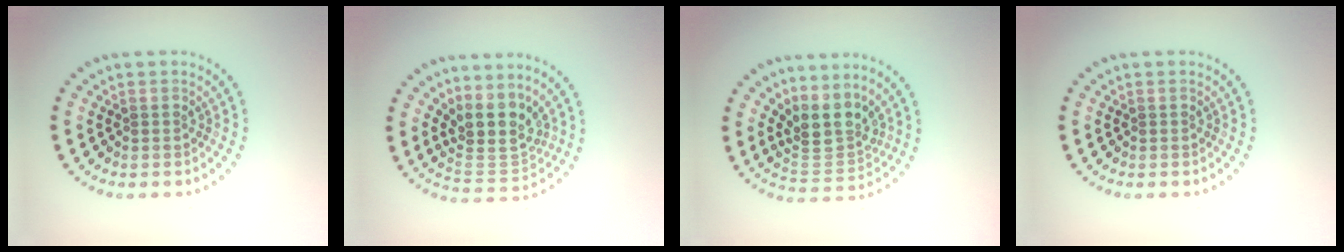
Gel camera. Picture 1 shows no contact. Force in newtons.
{"total": 4.3, "press": 3.4, "slide": 2.5}
{"total": 3.8, "press": 2.9, "slide": 2.4}
{"total": 0.0}